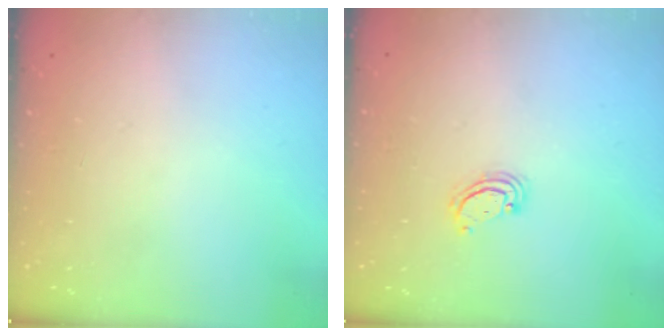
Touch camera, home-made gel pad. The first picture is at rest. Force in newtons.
{"total": 3.3, "press": 3.3, "slide": 0.4}